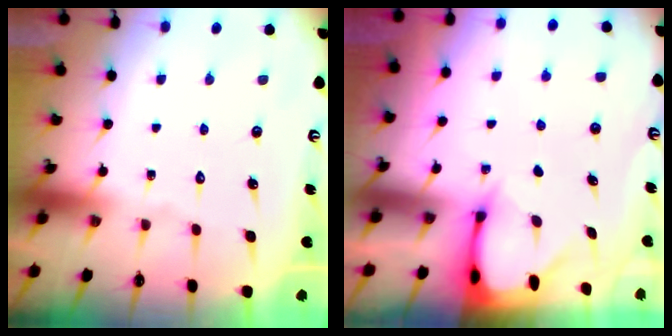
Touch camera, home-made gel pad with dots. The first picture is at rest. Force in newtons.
{"total": 2.4, "press": 2.3, "slide": 0.3}